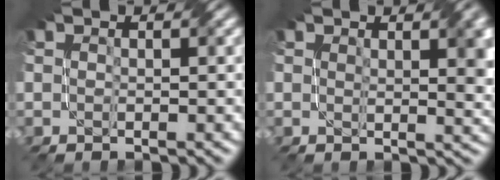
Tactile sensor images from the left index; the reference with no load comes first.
{"total": 3.6, "force": [1.5, 1.2, 3.0], "torque": [-0.036, -0.002, 0.025]}